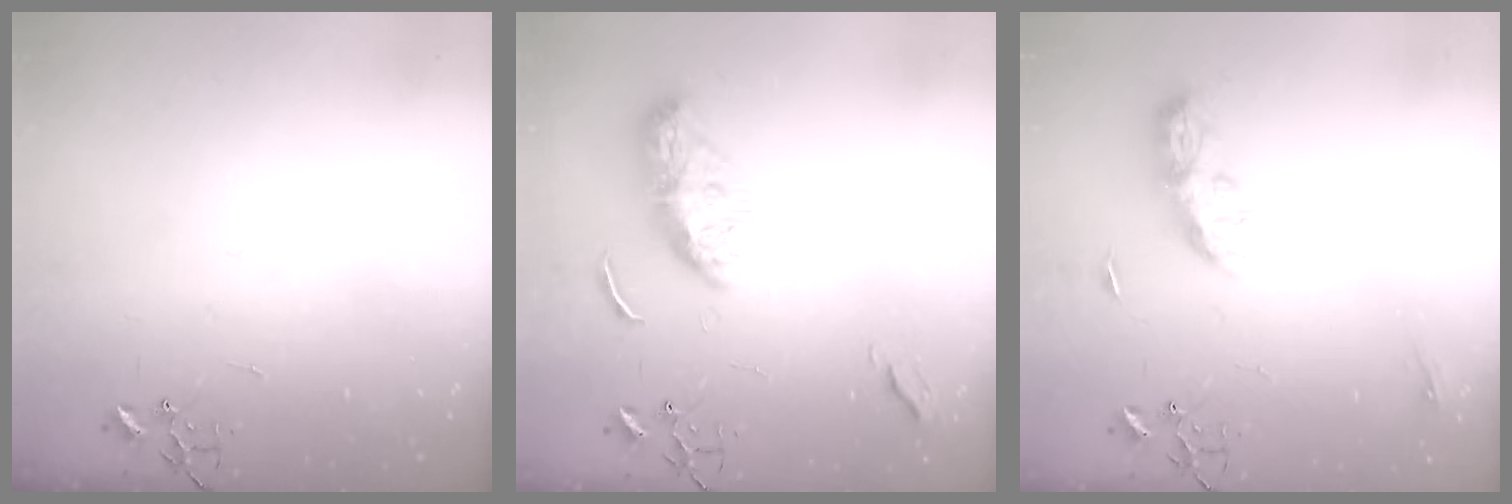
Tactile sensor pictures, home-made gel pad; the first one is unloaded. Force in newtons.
{"total": 10.4, "press": 10.3, "slide": 0.7}
{"total": 8.7, "press": 8.7, "slide": 0.4}